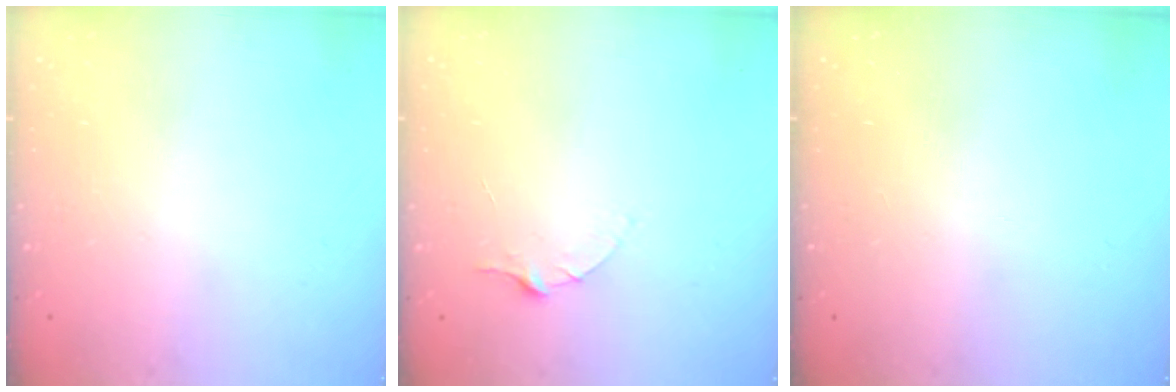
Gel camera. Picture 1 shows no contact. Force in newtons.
{"total": 5.2, "press": 5.2, "slide": 0.5}
{"total": 0.0}